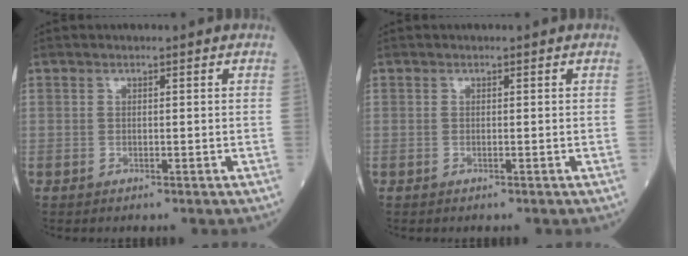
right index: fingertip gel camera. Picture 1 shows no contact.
{"total": 0.0}